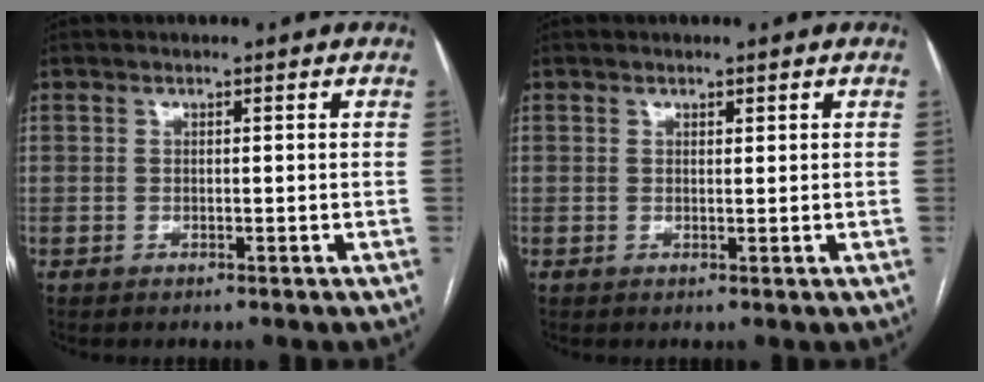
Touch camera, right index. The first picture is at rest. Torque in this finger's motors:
{"motor_torque": [-0.27, 0.27, 0.01, -0.01]}